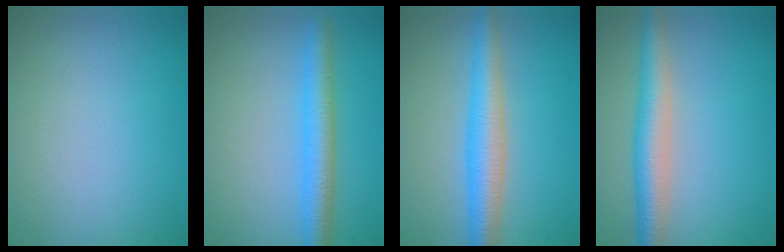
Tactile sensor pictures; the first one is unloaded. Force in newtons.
{"total": 4.0, "press": 4.0, "slide": 0.2}
{"total": 4.6, "press": 4.6, "slide": 0.1}
{"total": 4.6, "press": 4.6, "slide": 0.1}